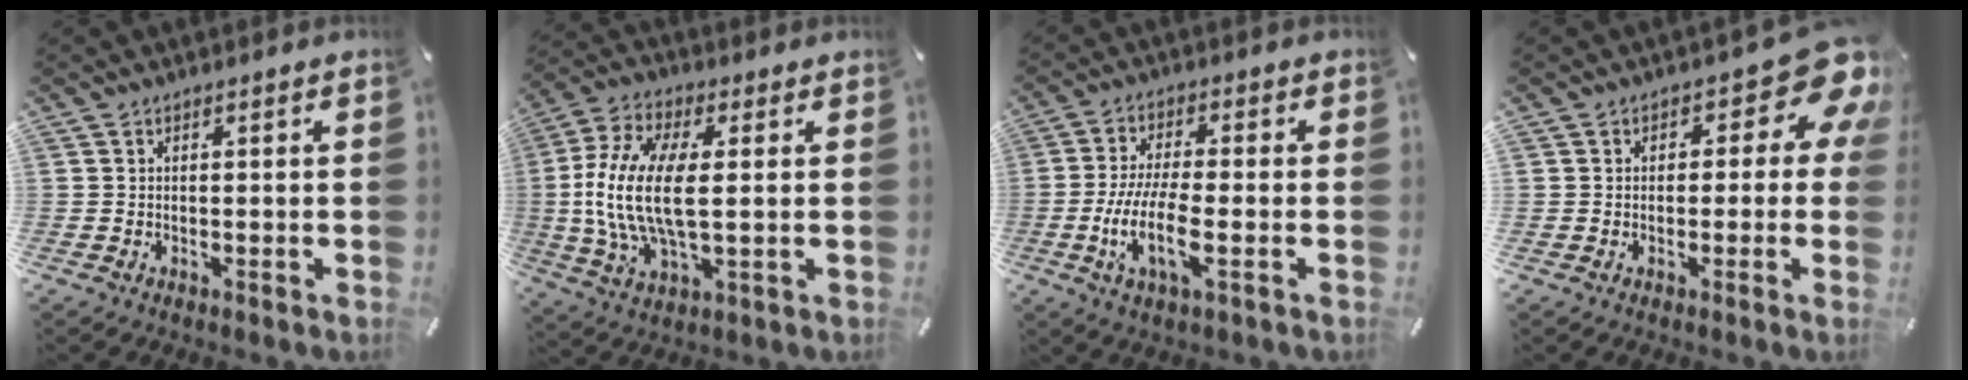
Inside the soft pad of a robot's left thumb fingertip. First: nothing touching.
{"total": 15.9, "force": [1.0, 7.3, 14.1], "torque": [-0.312, -0.014, 0.016]}
{"total": 10.7, "force": [-2.9, 3.5, 9.6], "torque": [-0.203, -0.010, -0.054]}
{"total": 11.1, "force": [4.5, 6.7, 7.7], "torque": [-0.086, -0.037, 0.081]}